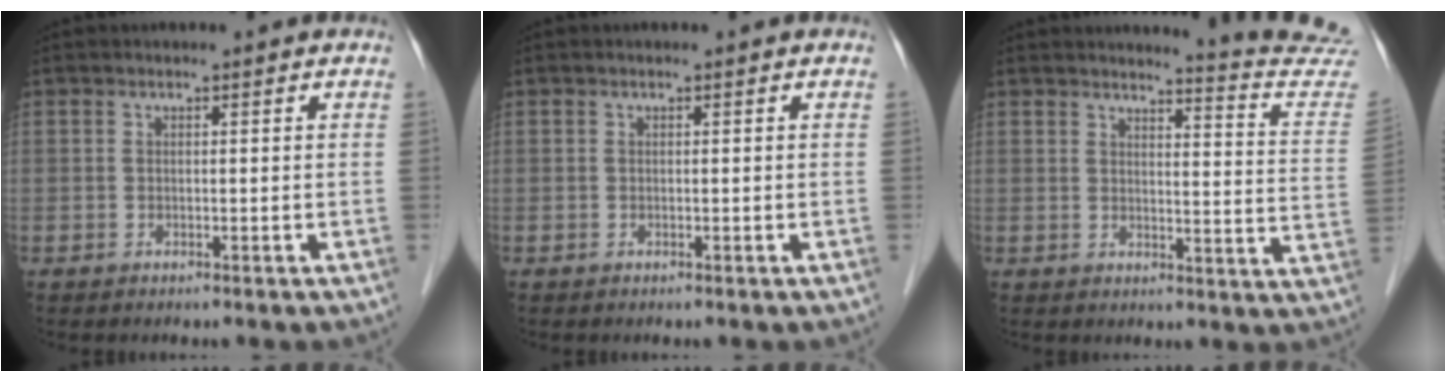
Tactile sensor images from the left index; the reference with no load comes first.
{"total": 0.0}
{"total": 13.0, "force": [12.9, -1.5, 1.0], "torque": [-0.007, -0.122, 0.121]}